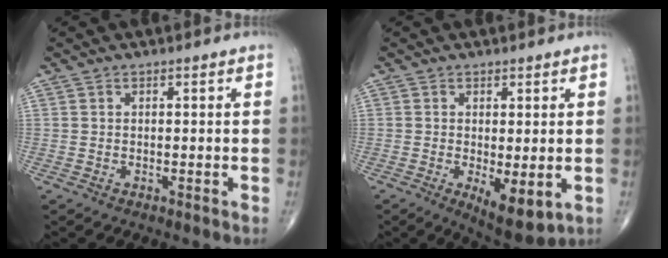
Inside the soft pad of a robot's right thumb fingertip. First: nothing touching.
{"total": 7.0, "force": [-1.5, 2.6, 6.4], "torque": [-0.092, -0.021, -0.015]}